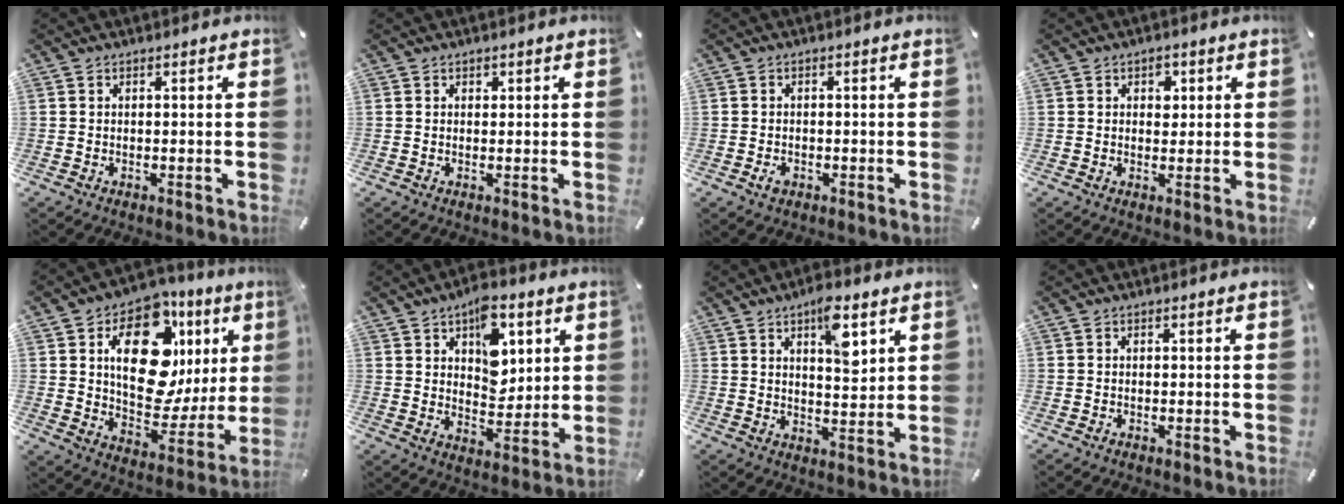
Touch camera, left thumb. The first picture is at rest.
{"total": 0.7, "force": [0.2, 0.6, 0.1], "torque": [0.008, 0.000, 0.002]}
{"total": 1.8, "force": [-0.8, 1.2, 1.0], "torque": [-0.019, 0.004, -0.015]}
{"total": 2.8, "force": [0.8, 2.2, 1.5], "torque": [-0.002, -0.006, 0.004]}
{"total": 20.6, "force": [7.3, 12.3, 14.7], "torque": [-0.214, -0.044, 0.123]}
{"total": 11.8, "force": [5.7, 7.7, 6.9], "torque": [-0.090, -0.023, 0.099]}
{"total": 8.6, "force": [4.9, 3.7, 6.1], "torque": [-0.076, -0.029, 0.076]}
{"total": 0.0}